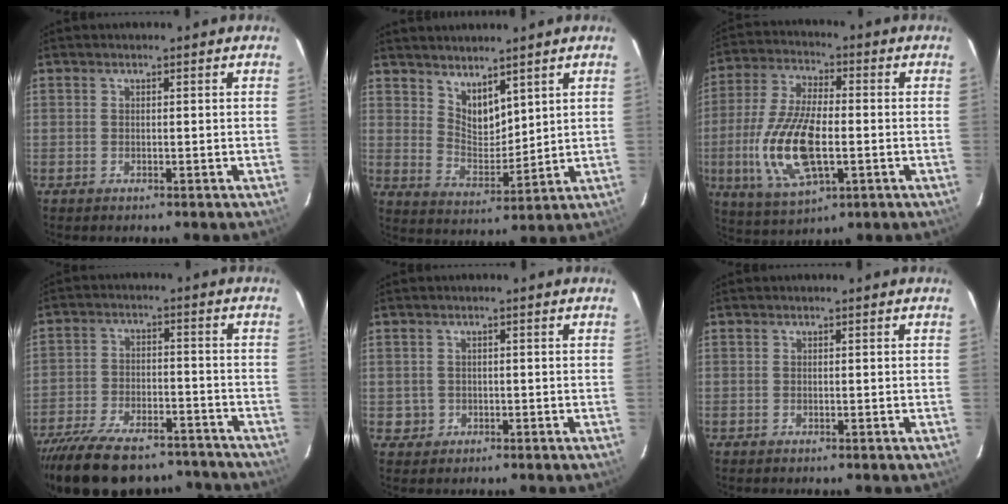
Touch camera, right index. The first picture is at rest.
{"total": 6.8, "force": [5.2, 3.1, 3.2], "torque": [-0.047, -0.005, 0.102]}
{"total": 16.1, "force": [-3.4, 6.5, 14.4], "torque": [-0.306, -0.009, -0.061]}
{"total": 22.8, "force": [-18.9, 8.8, 9.3], "torque": [-0.200, 0.005, -0.269]}
{"total": 2.3, "force": [-0.2, 2.3, 0.1], "torque": [0.003, 0.010, 0.004]}
{"total": 0.0}